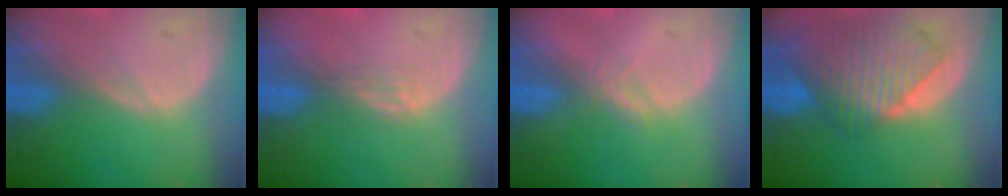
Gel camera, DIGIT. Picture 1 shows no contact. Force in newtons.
{"total": 1.8, "press": 1.3, "slide": 1.2}
{"total": 1.5, "press": 1.3, "slide": 0.8}
{"total": 10.1, "press": 8.8, "slide": 5.0}